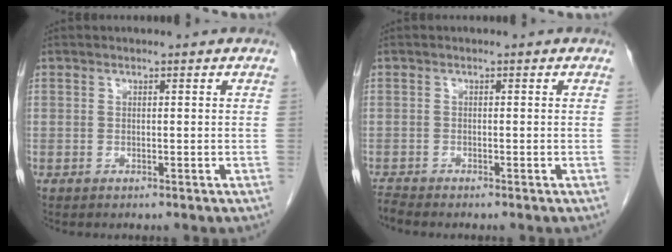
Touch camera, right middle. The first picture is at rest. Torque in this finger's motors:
{"motor_torque": [0.33, -0.19, 0.05, 0.01]}